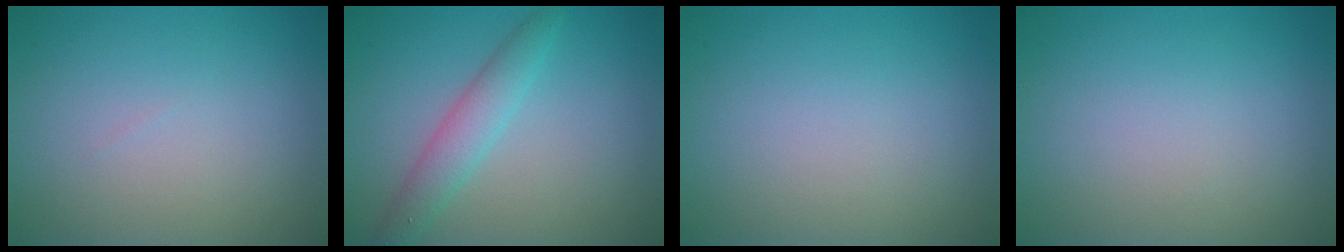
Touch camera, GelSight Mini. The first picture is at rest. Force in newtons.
{"total": 3.0, "press": 3.0, "slide": 0.2}
{"total": 0.0}
{"total": 0.0}